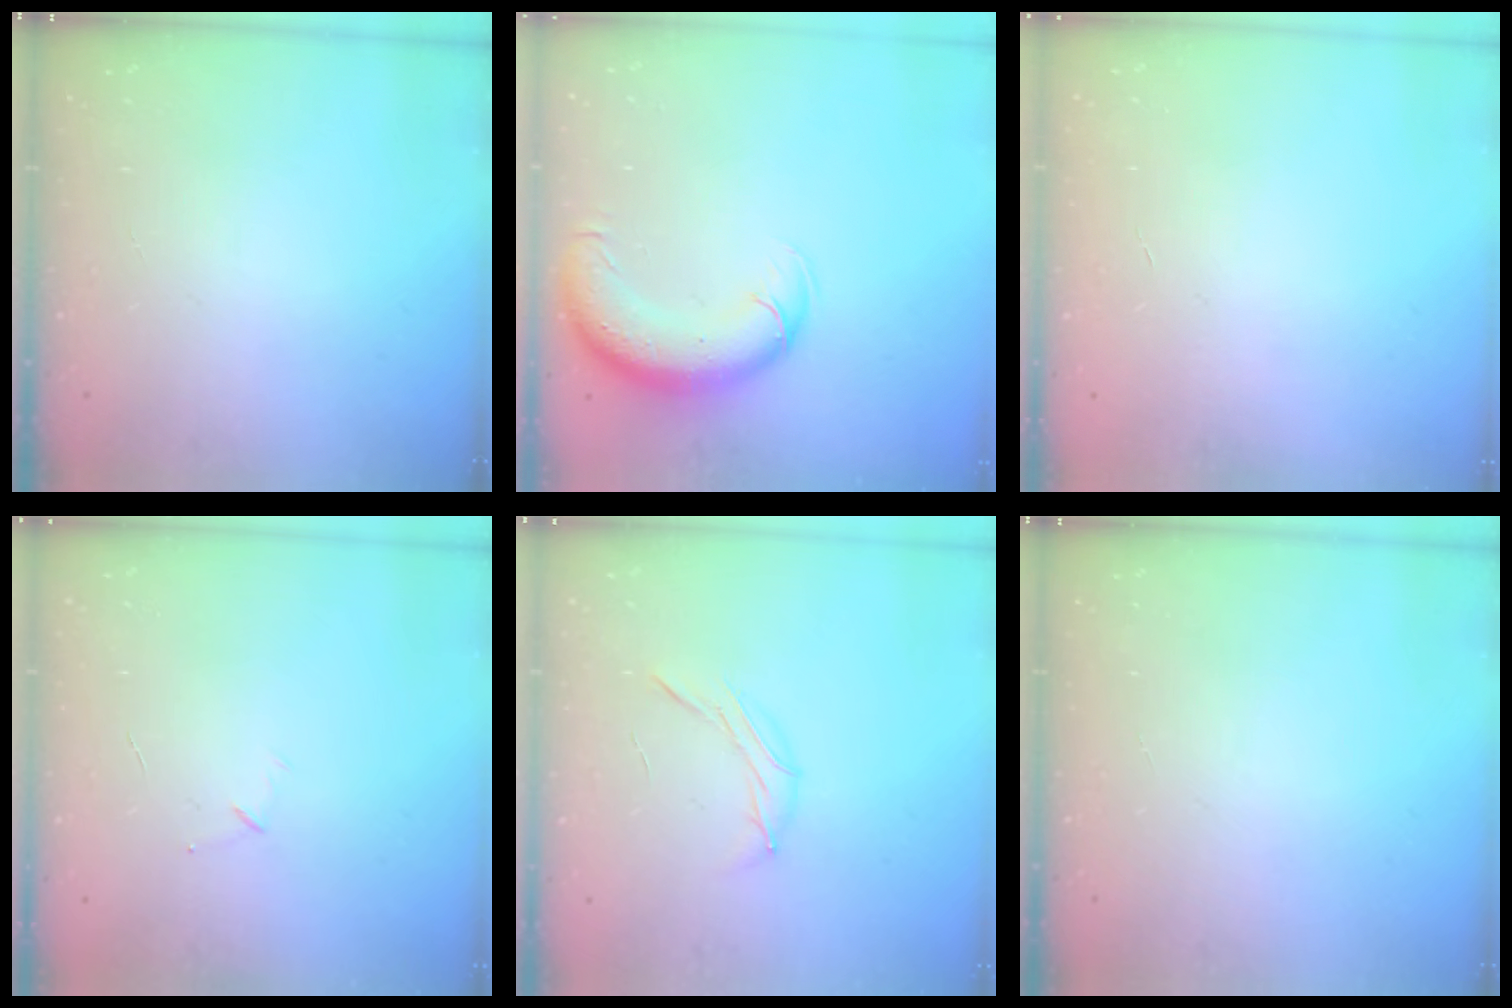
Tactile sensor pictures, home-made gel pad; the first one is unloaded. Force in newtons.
{"total": 11.0, "press": 10.6, "slide": 2.8}
{"total": 0.6, "press": 0.6, "slide": 0.2}
{"total": 3.6, "press": 3.5, "slide": 0.9}
{"total": 7.0, "press": 6.9, "slide": 1.4}
{"total": 0.0}